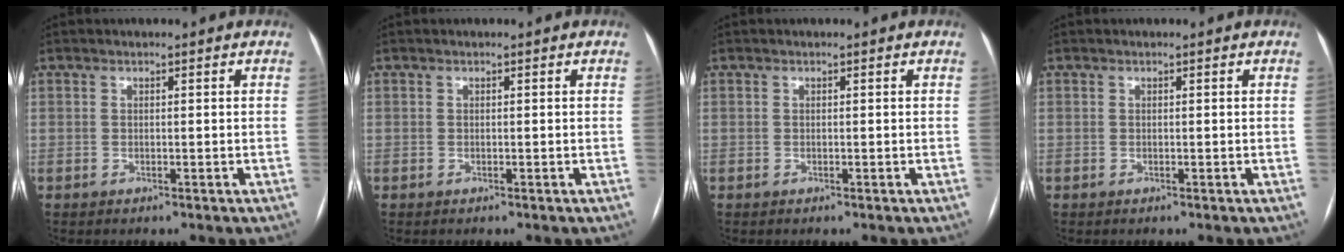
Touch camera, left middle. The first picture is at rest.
{"total": 0.0}
{"total": 0.0}
{"total": 0.0}